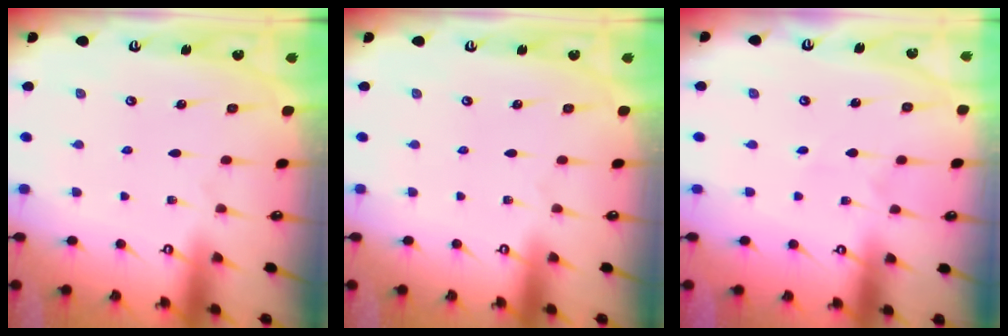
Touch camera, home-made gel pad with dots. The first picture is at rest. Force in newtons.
{"total": 0.0}
{"total": 1.4, "press": 1.3, "slide": 0.1}